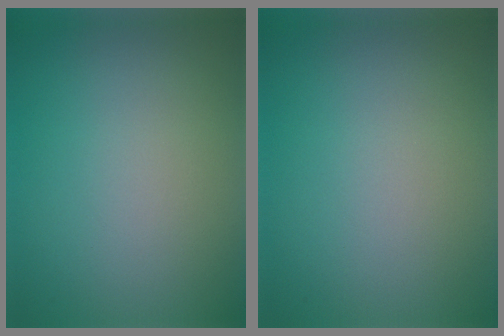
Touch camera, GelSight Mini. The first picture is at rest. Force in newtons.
{"total": 0.0}